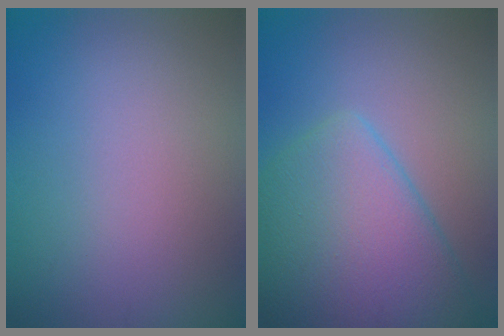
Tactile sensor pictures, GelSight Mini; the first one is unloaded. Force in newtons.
{"total": 8.8, "press": 8.8, "slide": 0.3}